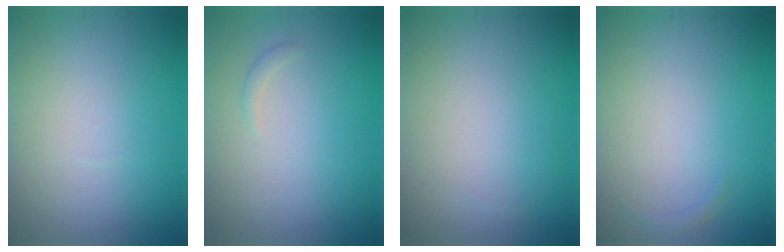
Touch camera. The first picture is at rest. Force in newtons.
{"total": 0.7, "press": 0.7, "slide": 0.0}
{"total": 0.0}
{"total": 0.5, "press": 0.5, "slide": 0.1}